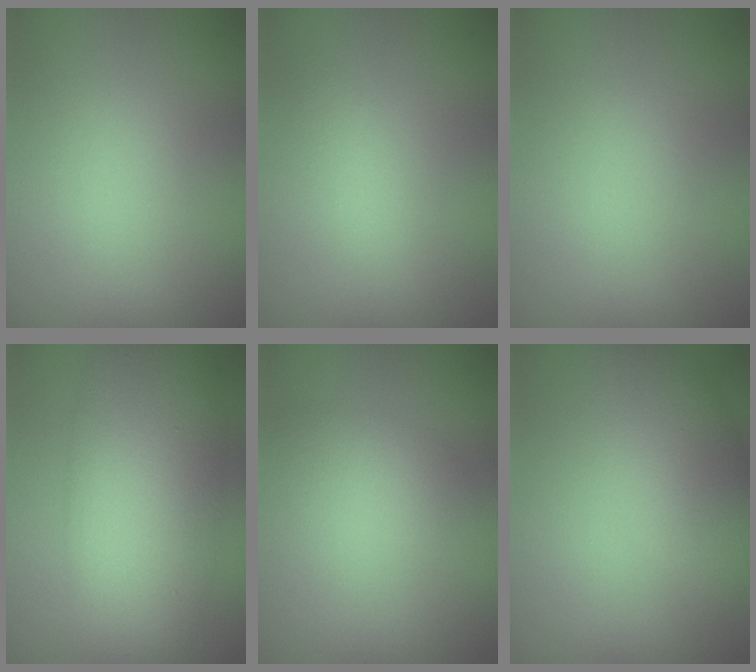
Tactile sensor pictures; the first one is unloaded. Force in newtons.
{"total": 1.4, "press": 1.4, "slide": 0.1}
{"total": 0.0}
{"total": 9.9, "press": 9.9, "slide": 0.1}
{"total": 2.2, "press": 2.2, "slide": 0.1}
{"total": 4.8, "press": 4.8, "slide": 0.3}